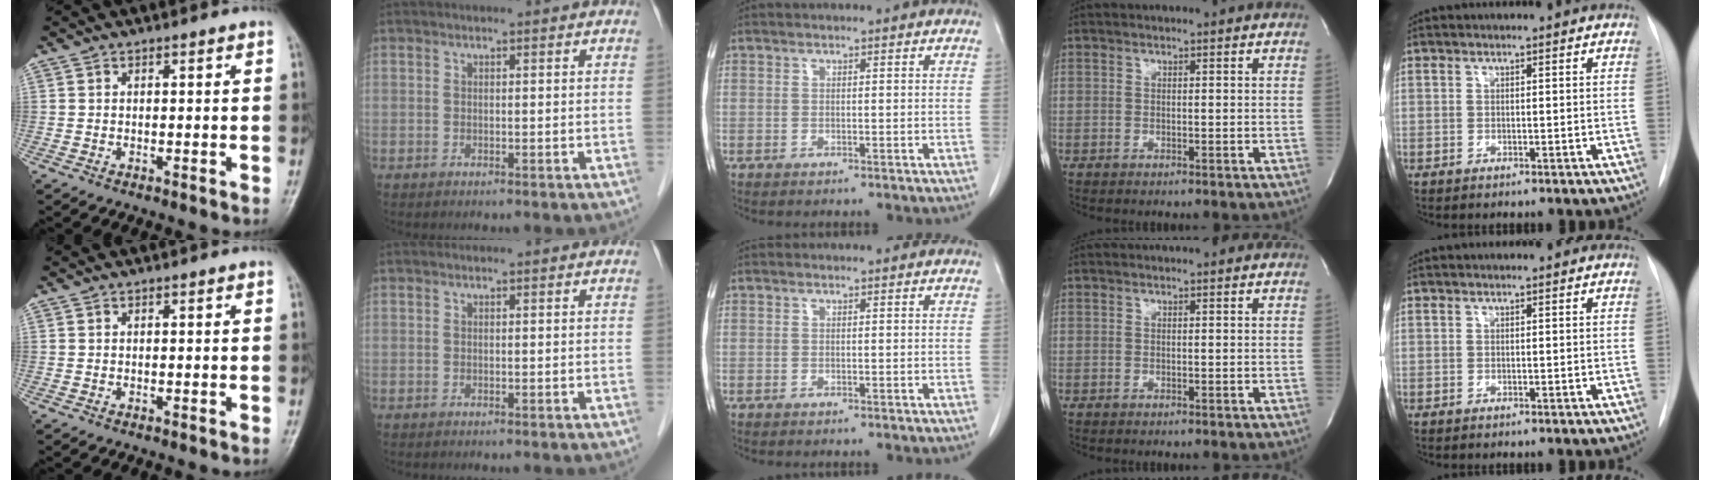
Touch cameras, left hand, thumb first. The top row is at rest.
{}